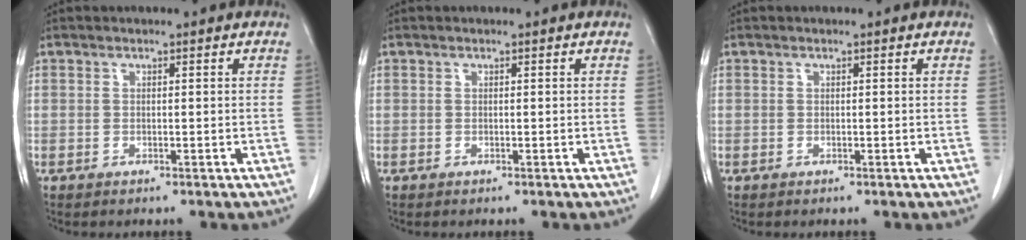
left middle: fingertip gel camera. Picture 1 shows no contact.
{"total": 0.0}
{"total": 0.0}